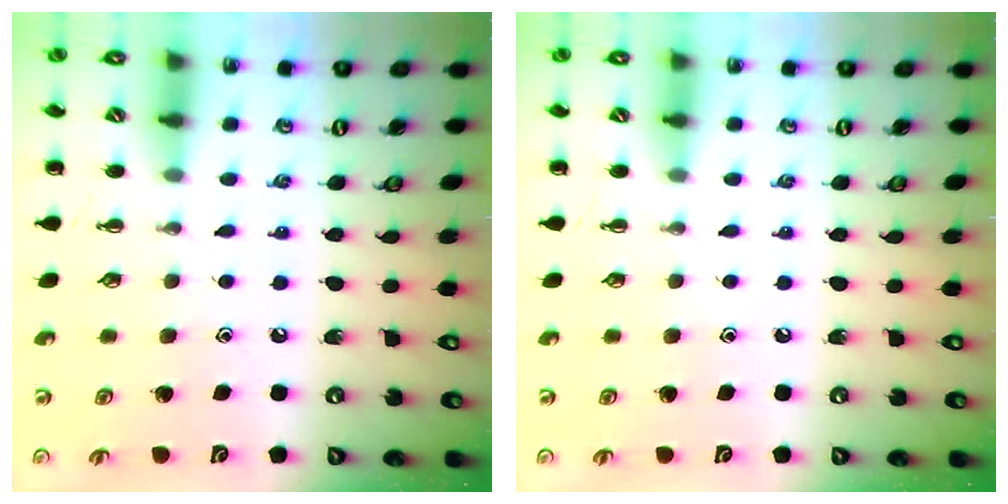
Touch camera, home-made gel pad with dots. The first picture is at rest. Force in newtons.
{"total": 0.0}